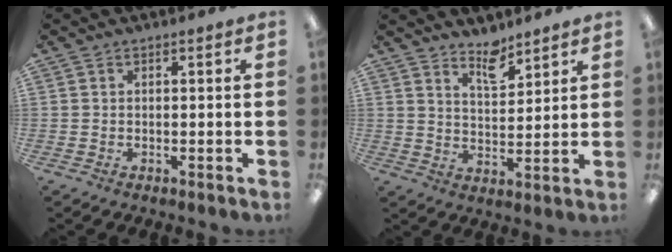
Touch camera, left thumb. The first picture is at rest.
{"total": 6.7, "force": [5.7, 2.3, 2.6], "torque": [-0.026, -0.042, 0.098]}